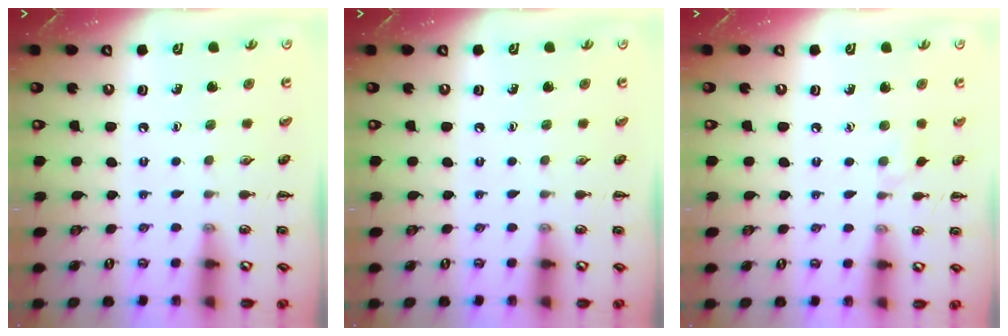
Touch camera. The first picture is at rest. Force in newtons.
{"total": 0.0}
{"total": 3.4, "press": 3.1, "slide": 1.2}